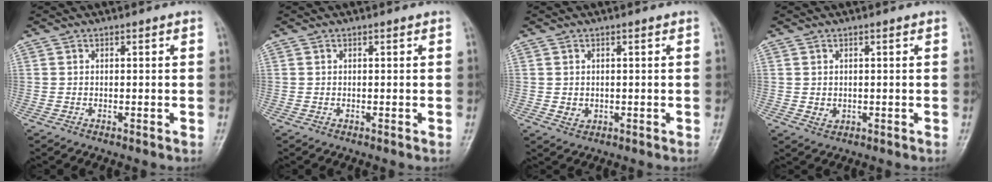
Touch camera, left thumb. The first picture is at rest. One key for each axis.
{"total": 0.0}
{"total": 2.0, "fx": 0.2, "fy": 1.7, "fz": 1.1, "tx": -0.016, "ty": -0.002, "tz": 0.008}
{"total": 2.0, "fx": 0.3, "fy": 1.6, "fz": 1.2, "tx": -0.017, "ty": -0.004, "tz": 0.010}